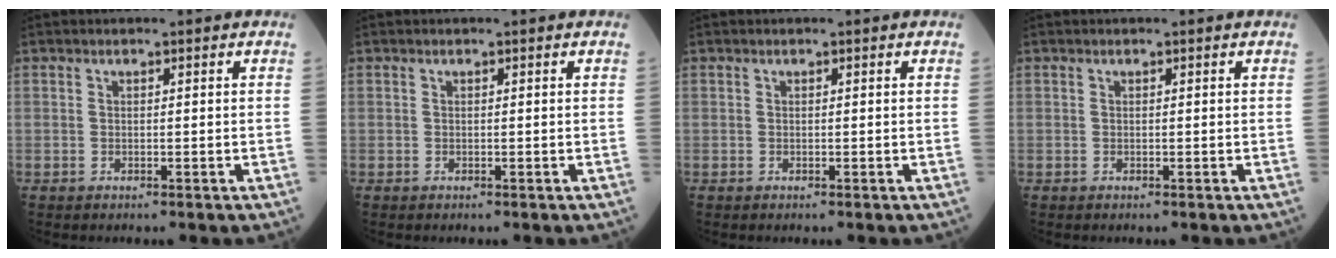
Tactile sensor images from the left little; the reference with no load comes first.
{"total": 0.0}
{"total": 0.0}
{"total": 0.0}